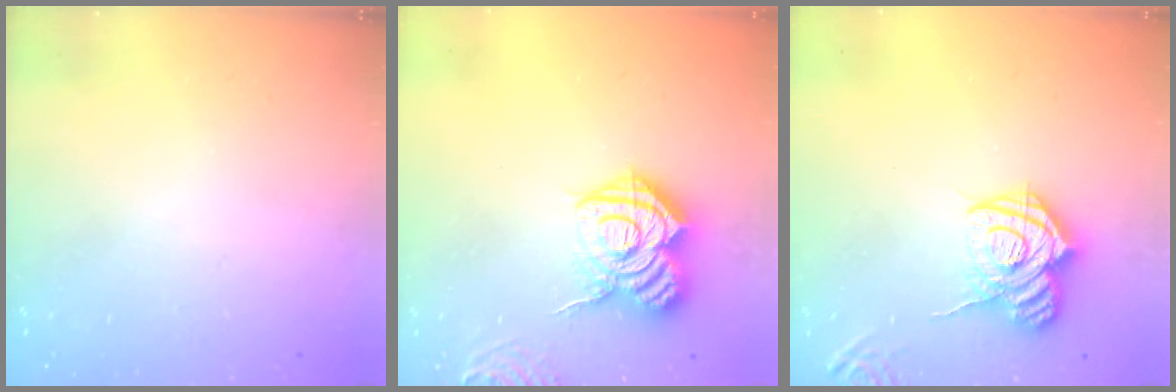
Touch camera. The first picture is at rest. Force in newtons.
{"total": 17.2, "press": 17.2, "slide": 1.5}
{"total": 14.7, "press": 14.6, "slide": 1.5}